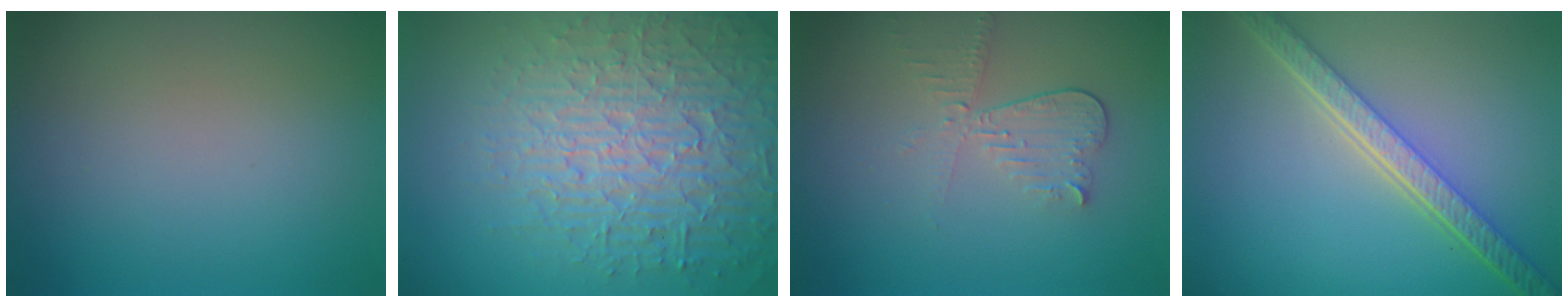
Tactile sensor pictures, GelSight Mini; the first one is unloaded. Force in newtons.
{"total": 7.1, "press": 6.8, "slide": 1.8}
{"total": 3.0, "press": 2.6, "slide": 1.5}
{"total": 5.6, "press": 4.2, "slide": 3.7}